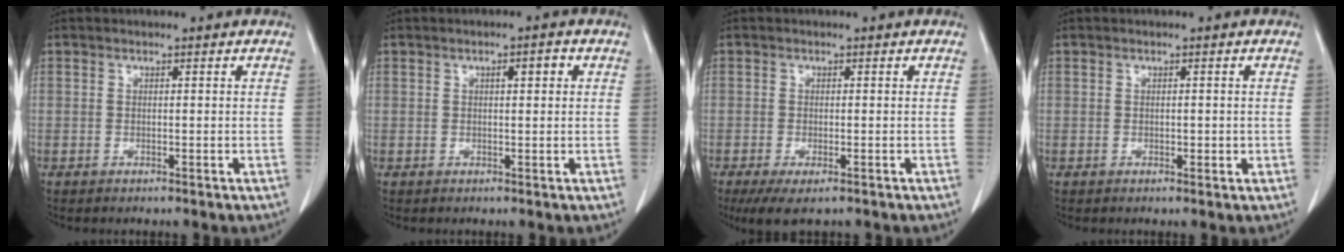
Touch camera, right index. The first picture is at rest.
{"total": 2.0, "force": [0.6, 0.5, 1.9], "torque": [-0.030, 0.004, 0.009]}
{"total": 5.4, "force": [-3.7, 1.6, 3.7], "torque": [-0.057, -0.015, -0.057]}
{"total": 1.0, "force": [-0.1, 0.7, 0.8], "torque": [-0.008, 0.001, 0.002]}